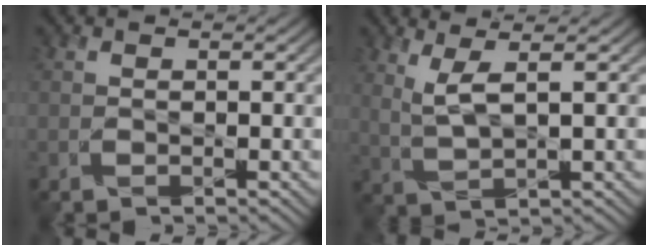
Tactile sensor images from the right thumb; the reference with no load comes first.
{"total": 3.7, "force": [1.8, 0.7, 3.2], "torque": [-0.082, 0.001, 0.045]}